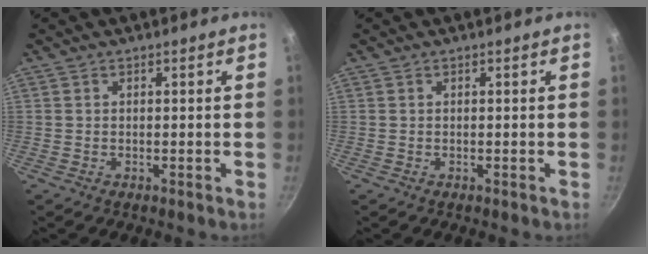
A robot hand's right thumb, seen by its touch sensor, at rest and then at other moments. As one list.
[{"total": 0.0}]